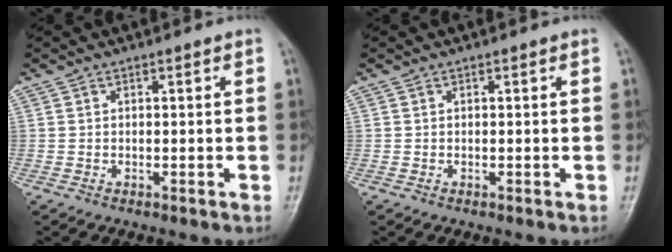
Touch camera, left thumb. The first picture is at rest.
{"total": 0.0}